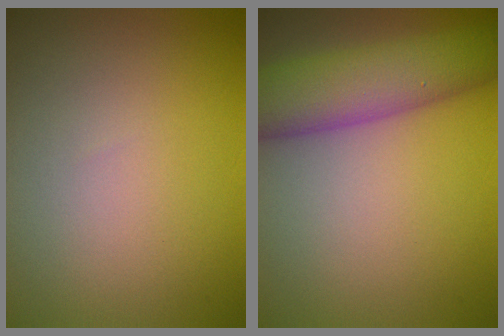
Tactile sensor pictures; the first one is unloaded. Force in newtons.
{"total": 7.3, "press": 7.3, "slide": 0.2}